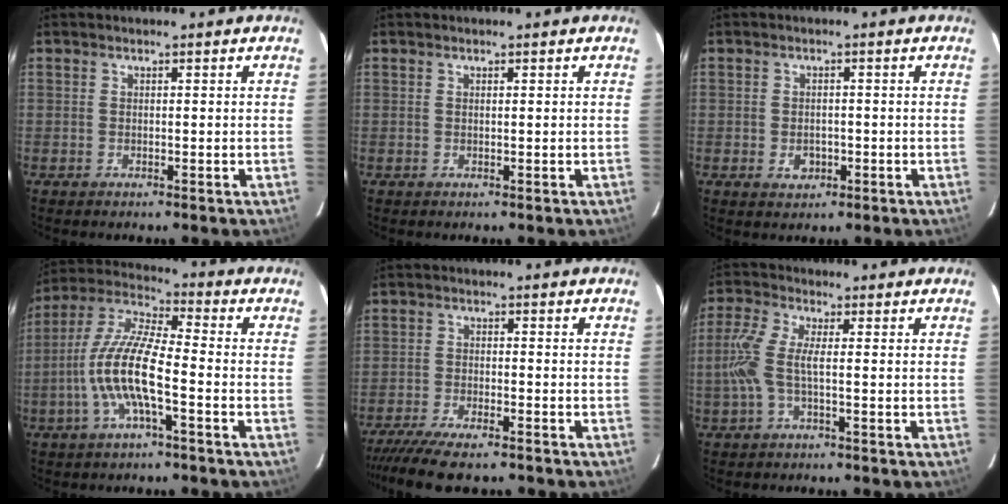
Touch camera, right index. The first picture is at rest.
{"total": 0.0}
{"total": 3.1, "force": [-1.0, 2.5, 1.5], "torque": [-0.029, 0.001, -0.009]}
{"total": 12.7, "force": [-3.7, 2.6, 11.9], "torque": [-0.246, 0.003, -0.078]}
{"total": 10.9, "force": [-9.3, 2.1, 5.4], "torque": [-0.128, -0.032, -0.157]}
{"total": 6.9, "force": [-0.8, 1.4, 6.7], "torque": [-0.157, 0.004, -0.015]}